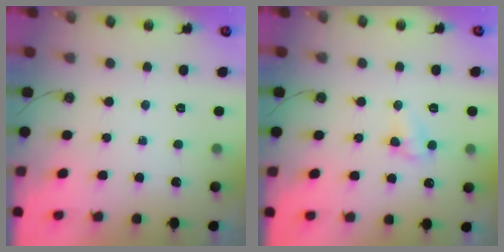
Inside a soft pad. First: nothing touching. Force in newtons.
{"total": 4.4, "press": 4.4, "slide": 0.7}